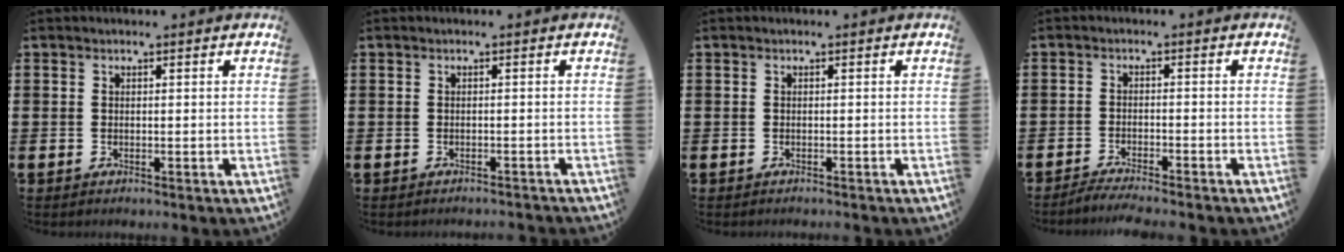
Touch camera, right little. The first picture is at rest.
{"total": 0.0}
{"total": 0.0}
{"total": 2.1, "force": [-2.0, -0.3, 0.5], "torque": [-0.007, 0.003, -0.041]}